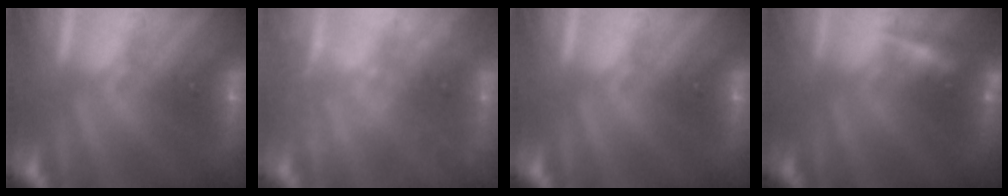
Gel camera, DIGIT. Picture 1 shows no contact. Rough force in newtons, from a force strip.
{"total": 2.3}
{"total": 0.0}
{"total": 5.0}